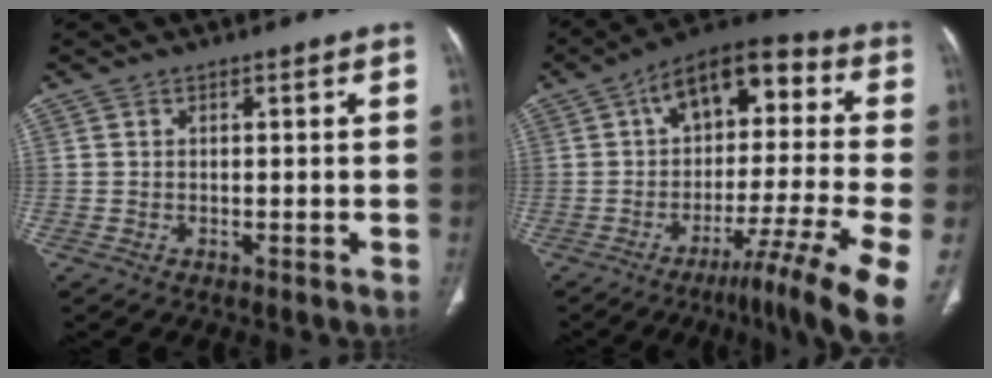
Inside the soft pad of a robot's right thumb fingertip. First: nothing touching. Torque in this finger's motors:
{"motor_torque": [2.58, 2.43, 1.43, -1.34, 0.19]}